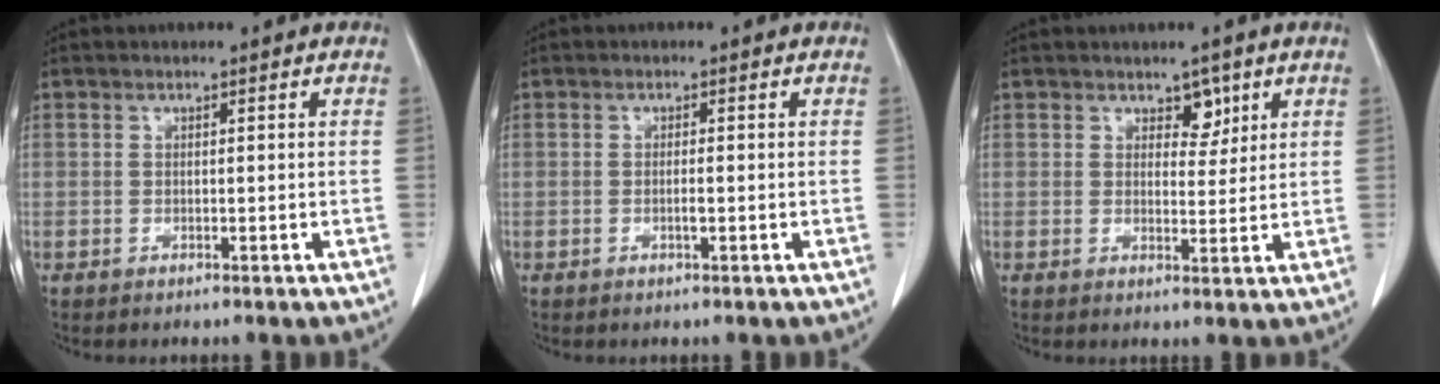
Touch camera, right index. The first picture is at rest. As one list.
[{"total": 1.1, "force": [-0.3, 0.1, 1.0], "torque": [-0.022, -0.001, -0.006]}, {"total": 3.0, "force": [1.8, 1.8, 1.6], "torque": [-0.014, -0.002, 0.028]}]